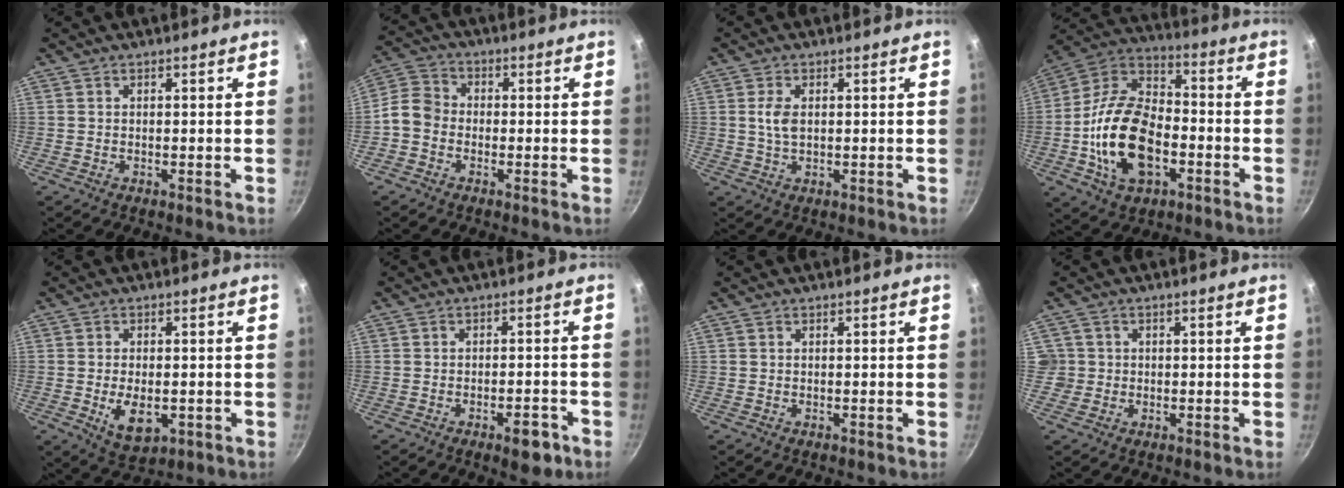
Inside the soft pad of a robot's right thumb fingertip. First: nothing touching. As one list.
[{"total": 5.9, "force": [-1.7, 4.8, 3.0], "torque": [-0.045, 0.024, -0.054]}, {"total": 3.5, "force": [0.6, 2.0, 2.9], "torque": [-0.057, 0.000, 0.011]}, {"total": 19.7, "force": [-4.9, 11.9, 14.9], "torque": [-0.260, 0.038, -0.099]}, {"total": 7.3, "force": [-1.5, 4.2, 5.8], "torque": [-0.088, -0.005, -0.013]}, {"total": 5.6, "force": [-3.0, 2.3, 4.1], "torque": [-0.037, 0.023, -0.032]}, {"total": 0.0}, {"total": 2.8, "force": [-0.1, 2.8, 0.3], "torque": [0.013, 0.009, -0.004]}]